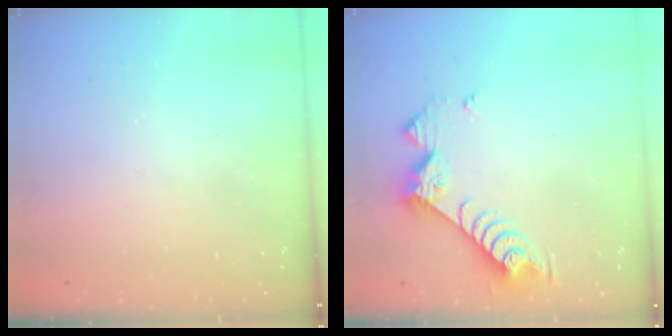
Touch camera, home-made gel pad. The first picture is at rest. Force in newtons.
{"total": 9.6, "press": 9.5, "slide": 0.7}